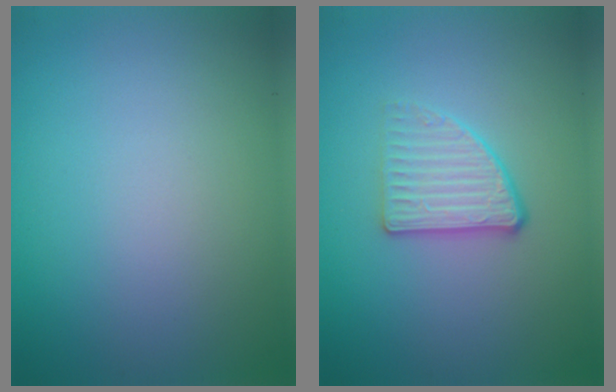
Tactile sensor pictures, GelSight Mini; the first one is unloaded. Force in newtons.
{"total": 2.9, "press": 2.5, "slide": 1.4}